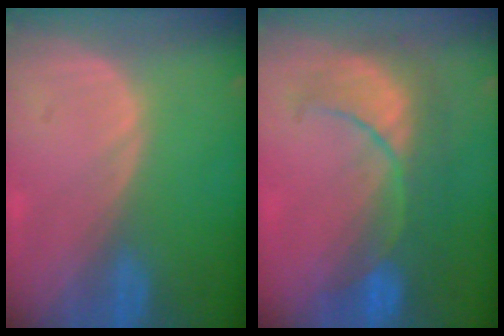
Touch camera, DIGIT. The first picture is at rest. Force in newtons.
{"total": 8.7, "press": 8.4, "slide": 2.1}